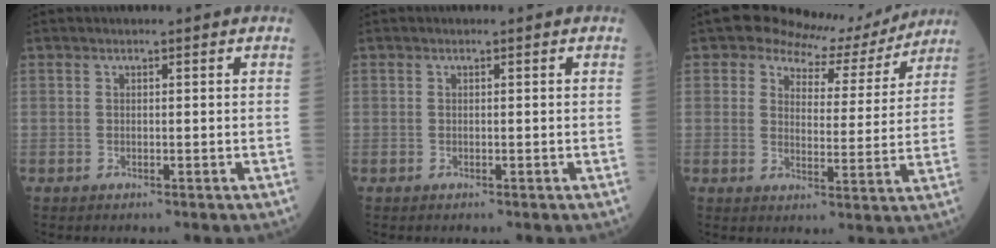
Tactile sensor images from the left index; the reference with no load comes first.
{"total": 0.0}
{"total": 8.4, "force": [7.4, 3.8, 0.8], "torque": [-0.006, -0.005, 0.082]}